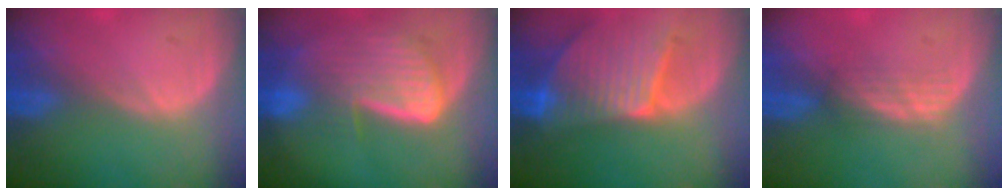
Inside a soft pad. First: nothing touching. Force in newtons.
{"total": 9.0, "press": 7.9, "slide": 4.2}
{"total": 9.6, "press": 8.5, "slide": 4.6}
{"total": 3.0, "press": 2.6, "slide": 1.5}